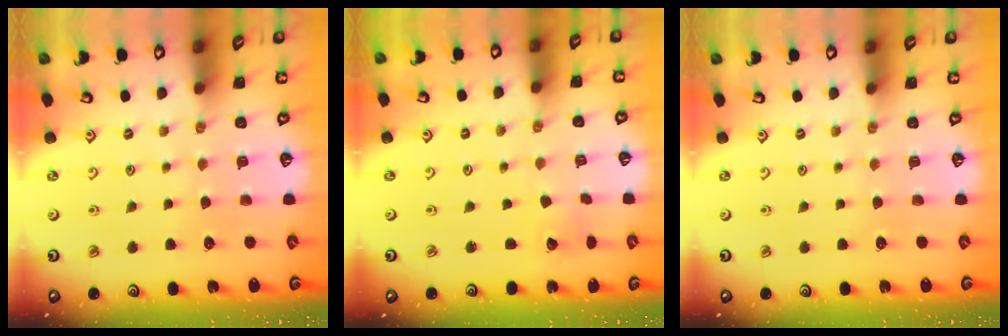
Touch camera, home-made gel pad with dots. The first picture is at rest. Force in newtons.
{"total": 2.2, "press": 2.2, "slide": 0.2}
{"total": 0.0}